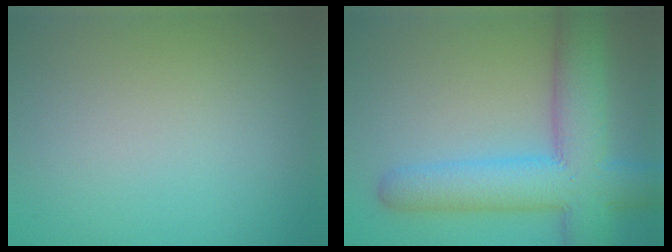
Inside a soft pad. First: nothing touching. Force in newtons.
{"total": 9.9, "press": 9.9, "slide": 0.4}